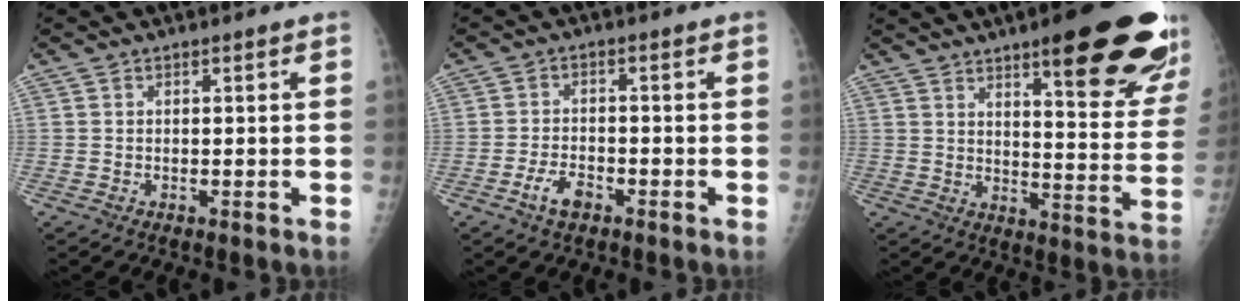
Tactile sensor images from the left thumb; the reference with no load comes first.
{"total": 4.1, "force": [-2.4, 2.1, 2.6], "torque": [-0.048, 0.016, -0.044]}
{"total": 24.1, "force": [14.6, 5.4, 18.5], "torque": [-0.207, -0.067, 0.193]}